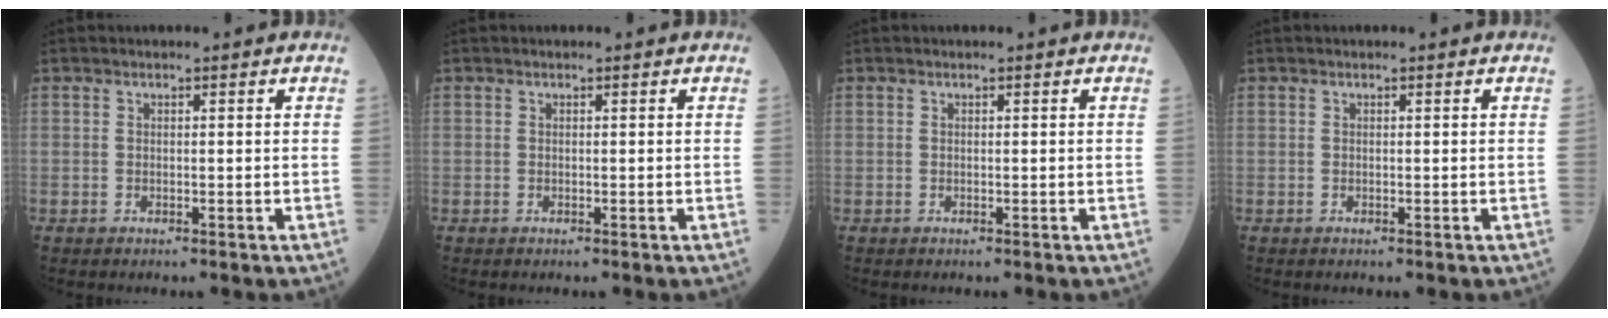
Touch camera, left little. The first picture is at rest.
{"total": 0.0}
{"total": 0.0}
{"total": 0.0}